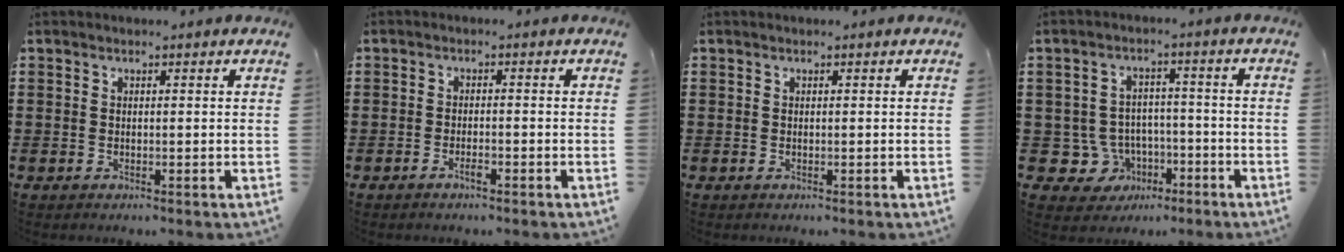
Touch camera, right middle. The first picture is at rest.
{"total": 1.7, "force": [-1.2, 0.3, 1.1], "torque": [-0.023, 0.000, -0.022]}
{"total": 0.0}
{"total": 6.1, "force": [-2.3, 5.4, 1.5], "torque": [-0.057, 0.009, -0.040]}